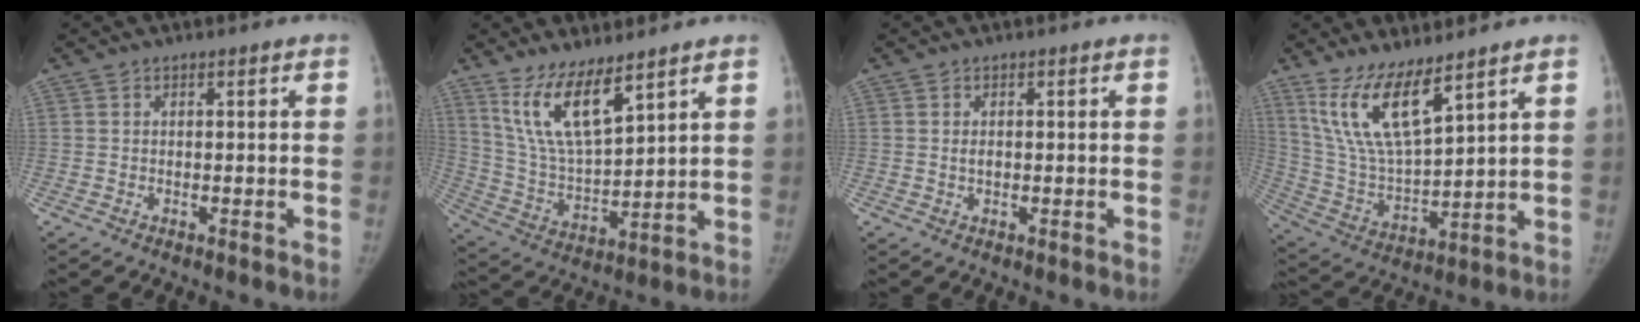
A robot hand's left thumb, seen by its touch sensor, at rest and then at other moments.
{"total": 12.1, "force": [8.0, 3.5, 8.3], "torque": [-0.148, -0.051, 0.175]}
{"total": 1.1, "force": [0.0, 0.7, 0.8], "torque": [-0.014, 0.000, 0.002]}
{"total": 13.4, "force": [8.8, 3.6, 9.5], "torque": [-0.176, -0.053, 0.192]}